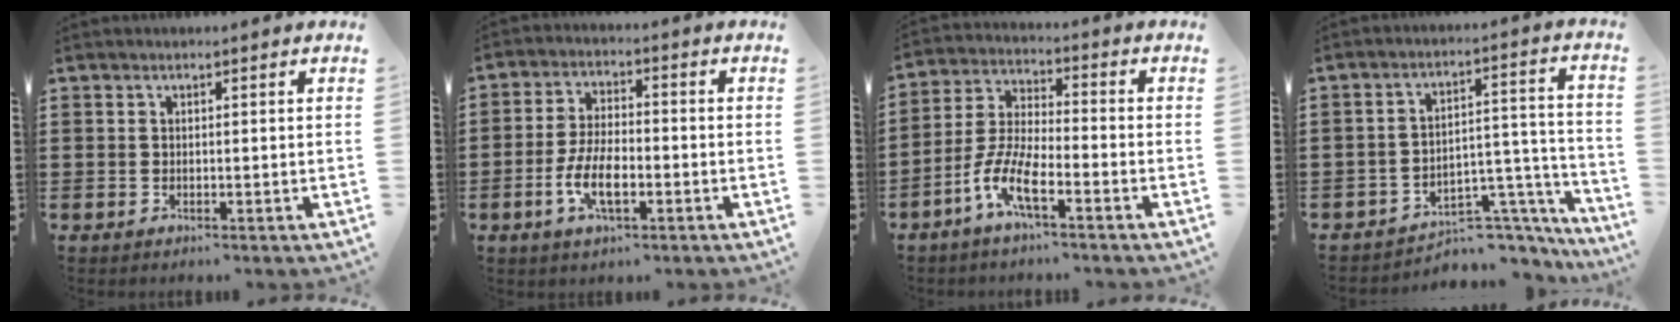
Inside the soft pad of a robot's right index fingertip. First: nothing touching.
{"total": 7.0, "force": [-2.6, 2.8, 5.9], "torque": [-0.140, -0.008, -0.054]}
{"total": 7.6, "force": [-4.6, 1.8, 5.8], "torque": [-0.151, -0.014, -0.095]}
{"total": 6.3, "force": [-5.3, 2.5, 2.4], "torque": [-0.038, 0.014, -0.100]}